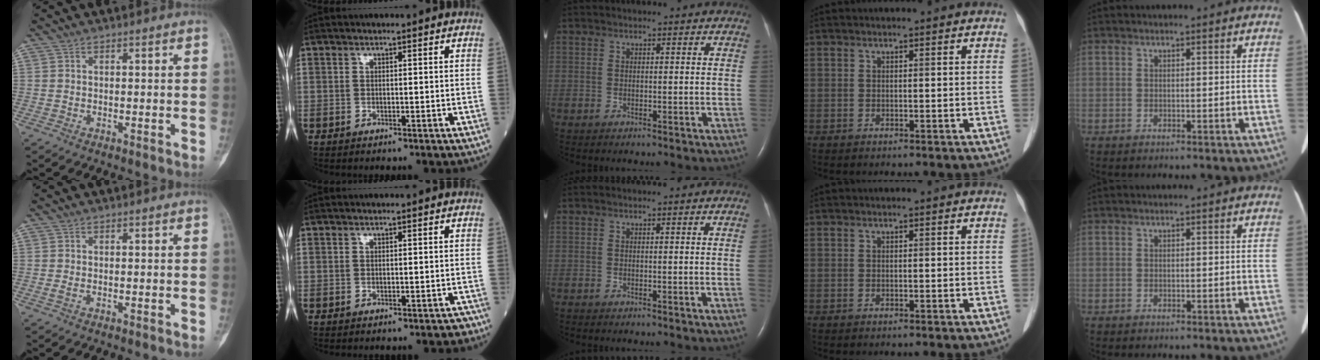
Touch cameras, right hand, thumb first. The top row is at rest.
{"thumb": {"total": 0.6, "force": [-0.2, 0.2, 0.6], "torque": [-0.017, -0.003, -0.003]}, "index": {"total": 2.0, "force": [-1.6, 0.9, 0.7], "torque": [-0.004, 0.000, -0.017]}, "middle": {"total": 0.9, "force": [-0.4, -0.4, 0.7], "torque": [-0.001, 0.004, -0.009]}}